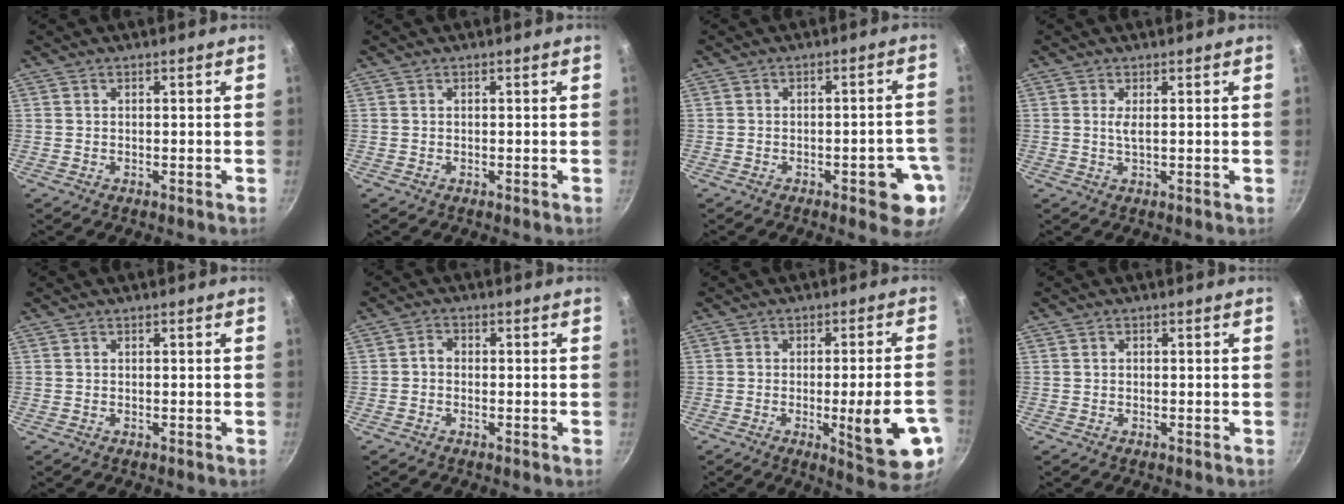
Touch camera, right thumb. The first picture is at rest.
{"total": 0.0}
{"total": 8.3, "force": [-3.3, 3.2, 6.9], "torque": [-0.052, 0.021, -0.036]}
{"total": 2.2, "force": [0.5, 0.4, 2.1], "torque": [-0.045, -0.006, 0.011]}
{"total": 0.0}
{"total": 1.8, "force": [-0.4, 1.4, 1.0], "torque": [-0.018, 0.010, -0.011]}
{"total": 13.9, "force": [-4.1, 3.1, 13.0], "torque": [-0.150, 0.010, -0.047]}
{"total": 0.5, "force": [0.1, 0.4, 0.3], "torque": [-0.005, 0.003, 0.002]}